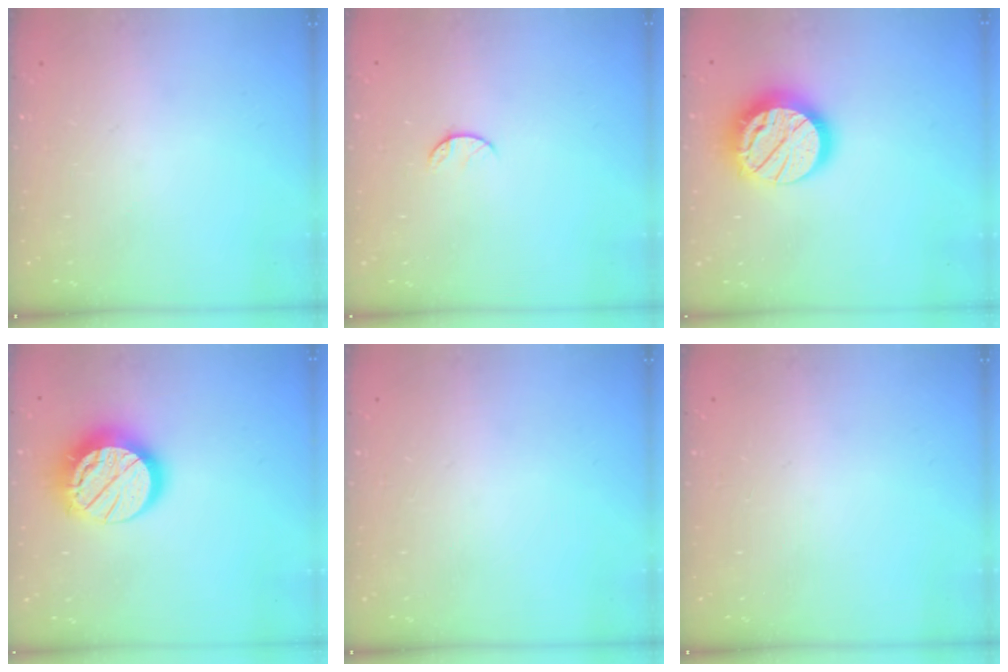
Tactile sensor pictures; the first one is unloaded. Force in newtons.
{"total": 6.0, "press": 5.9, "slide": 0.6}
{"total": 17.3, "press": 17.2, "slide": 1.3}
{"total": 16.6, "press": 16.6, "slide": 0.9}
{"total": 0.0}
{"total": 0.0}